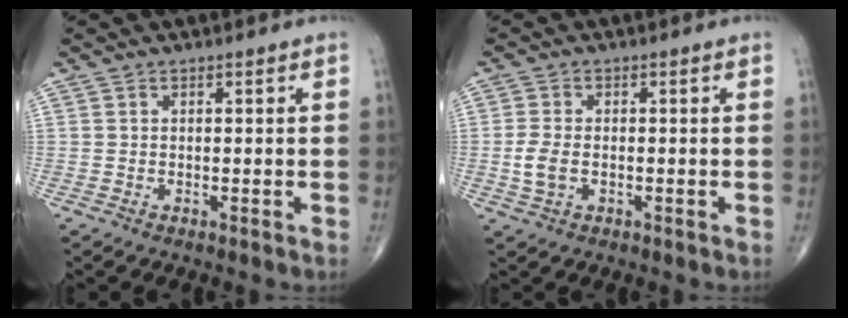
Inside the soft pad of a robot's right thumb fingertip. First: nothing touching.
{"total": 4.0, "force": [-0.7, 2.4, 3.1], "torque": [-0.072, 0.003, -0.014]}